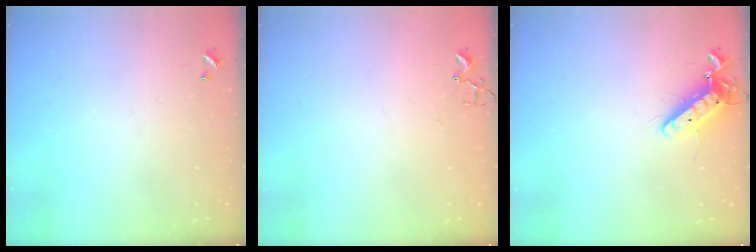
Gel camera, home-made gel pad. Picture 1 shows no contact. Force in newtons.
{"total": 7.3, "press": 7.3, "slide": 0.5}
{"total": 11.6, "press": 11.4, "slide": 2.3}